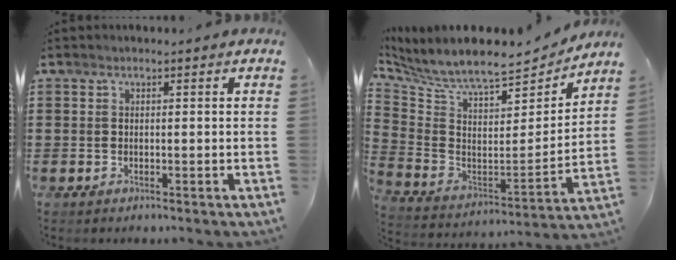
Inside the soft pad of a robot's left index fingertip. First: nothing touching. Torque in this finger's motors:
{"motor_torque": [1.07, -1.06, 0.48, 0.16]}